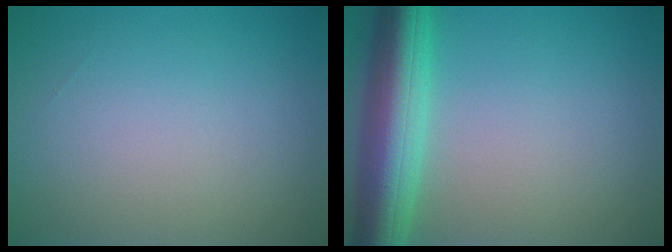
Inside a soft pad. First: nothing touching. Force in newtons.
{"total": 7.7, "press": 7.7, "slide": 0.3}